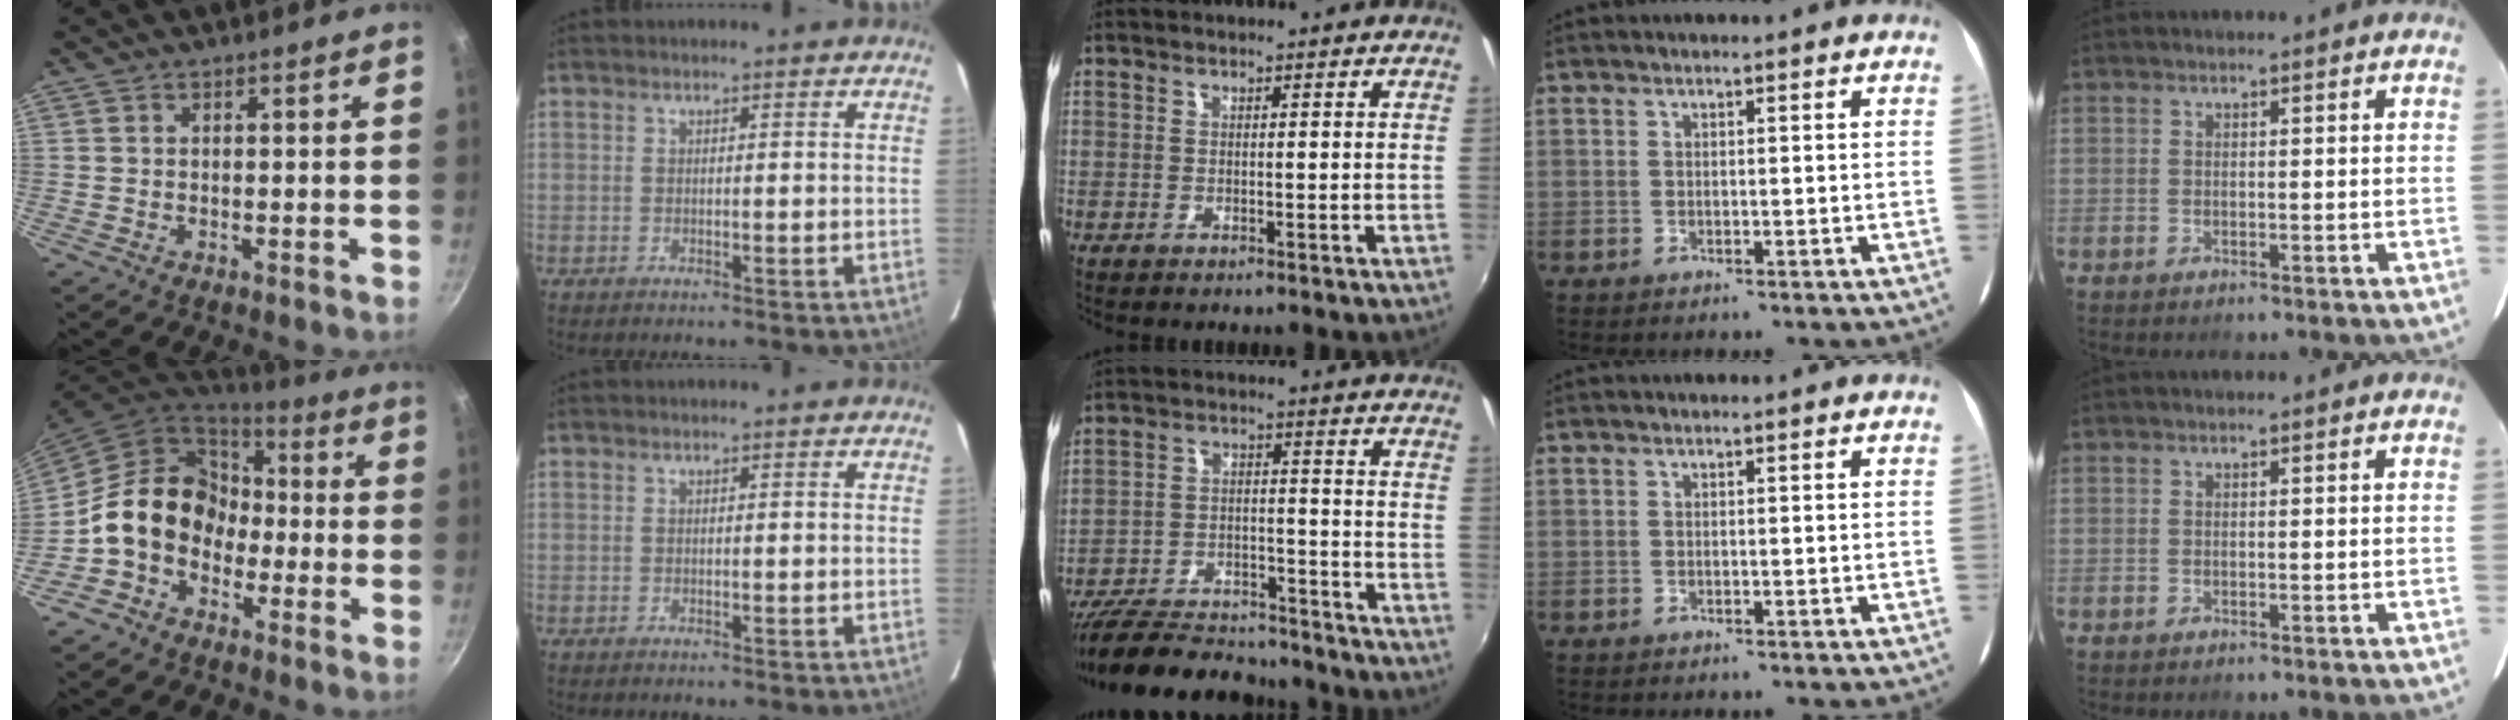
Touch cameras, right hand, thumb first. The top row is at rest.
{"thumb": {"total": 14.5, "force": [-3.1, 11.8, 7.9], "torque": [-0.100, 0.058, -0.073]}, "middle": {"total": 19.9, "force": [-17.3, 5.7, 7.8], "torque": [-0.166, -0.014, -0.261]}}